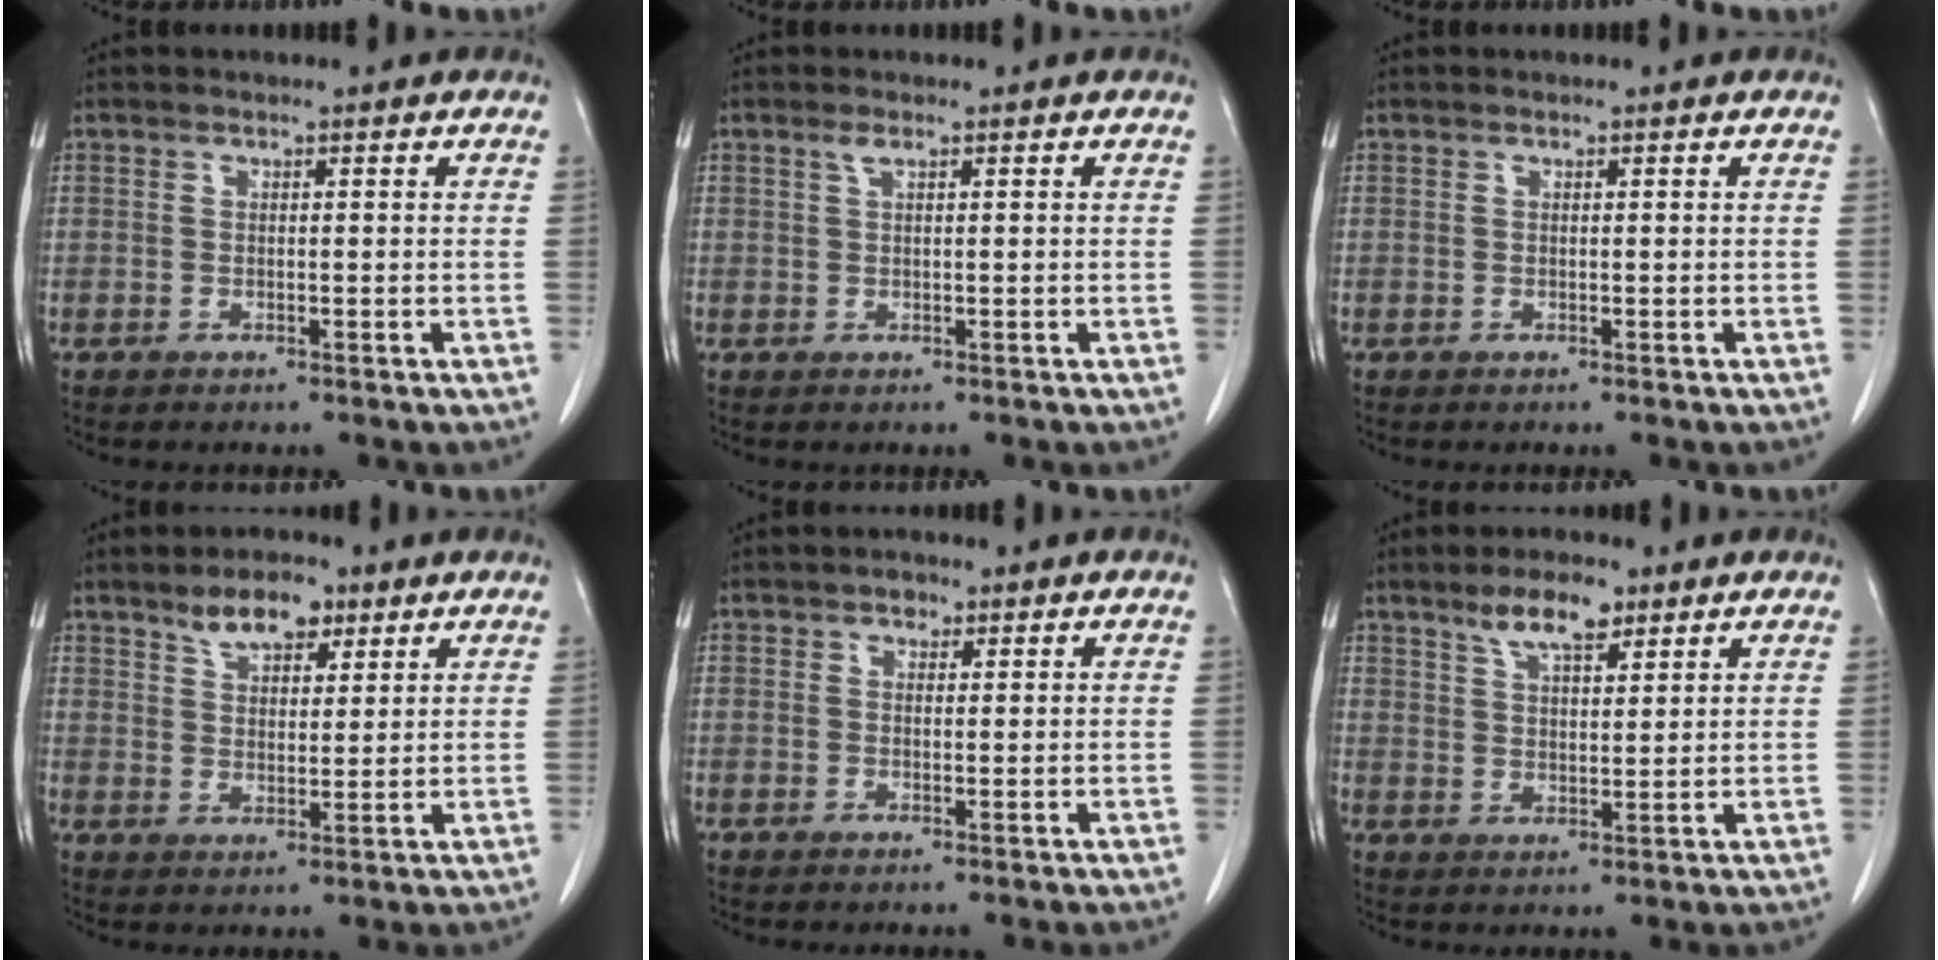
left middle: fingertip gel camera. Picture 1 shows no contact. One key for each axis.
{"total": 0.9, "fx": 0.6, "fy": 0.1, "fz": 0.7, "tx": -0.018, "ty": 0.005, "tz": 0.012}
{"total": 0.0}
{"total": 6.3, "fx": 4.2, "fy": 2.7, "fz": 3.7, "tx": -0.062, "ty": 0.009, "tz": 0.074}
{"total": 1.4, "fx": 0.8, "fy": 0.9, "fz": 0.6, "tx": -0.009, "ty": 0.002, "tz": 0.011}
{"total": 6.2, "fx": 4.3, "fy": 1.9, "fz": 4.1, "tx": -0.077, "ty": 0.007, "tz": 0.076}